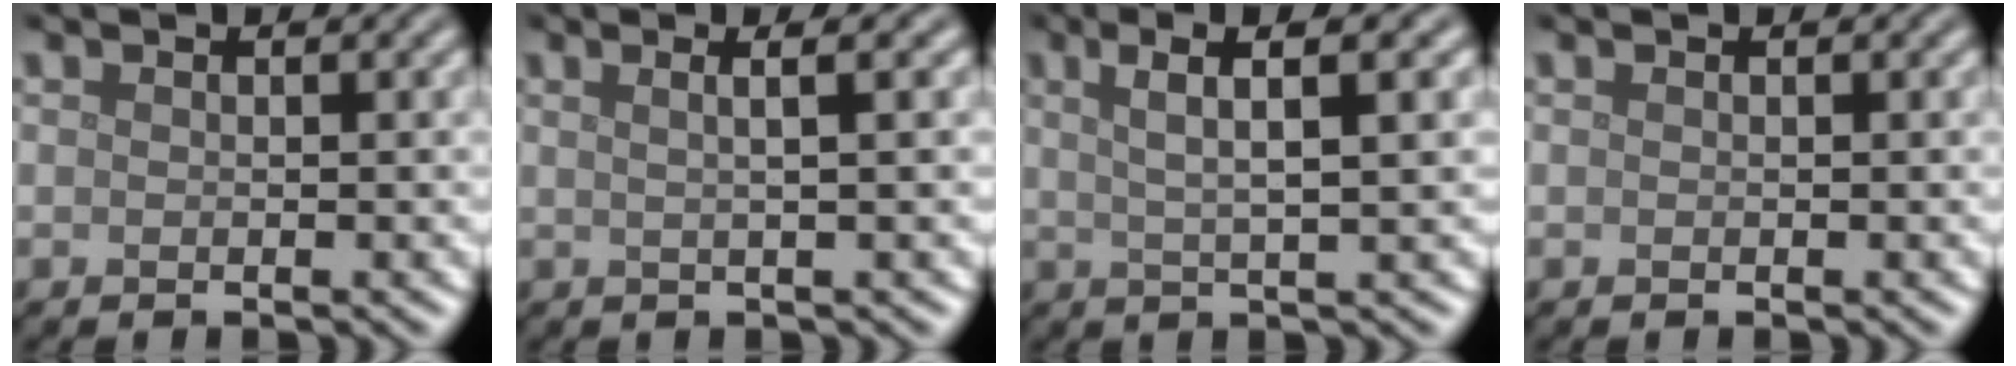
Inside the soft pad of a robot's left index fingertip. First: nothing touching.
{"total": 3.5, "force": [1.4, 1.3, 3.0], "torque": [-0.027, 0.015, -0.013]}
{"total": 5.2, "force": [2.4, 1.0, 4.5], "torque": [-0.067, 0.011, 0.037]}
{"total": 0.0}